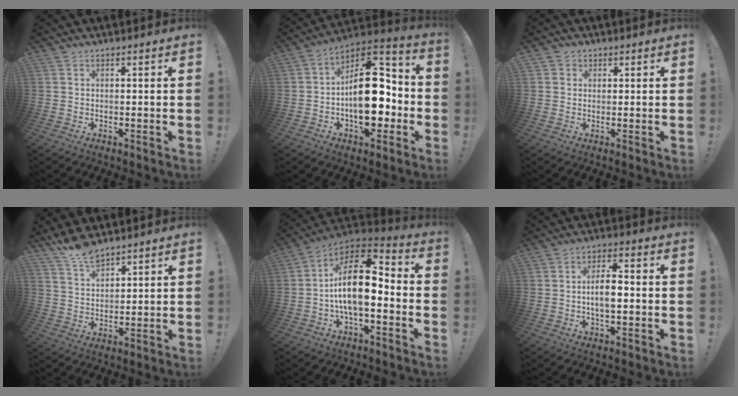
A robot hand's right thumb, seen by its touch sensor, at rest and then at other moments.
{"total": 20.6, "force": [-1.7, 12.3, 16.4], "torque": [-0.222, 0.021, -0.015]}
{"total": 2.1, "force": [0.8, 1.9, 0.4], "torque": [0.000, -0.002, 0.012]}
{"total": 8.1, "force": [7.2, 2.4, 3.0], "torque": [-0.064, -0.043, 0.136]}
{"total": 16.7, "force": [-0.8, 7.7, 14.8], "torque": [-0.259, 0.010, -0.014]}
{"total": 6.9, "force": [-1.0, 2.9, 6.2], "torque": [-0.108, 0.004, -0.024]}